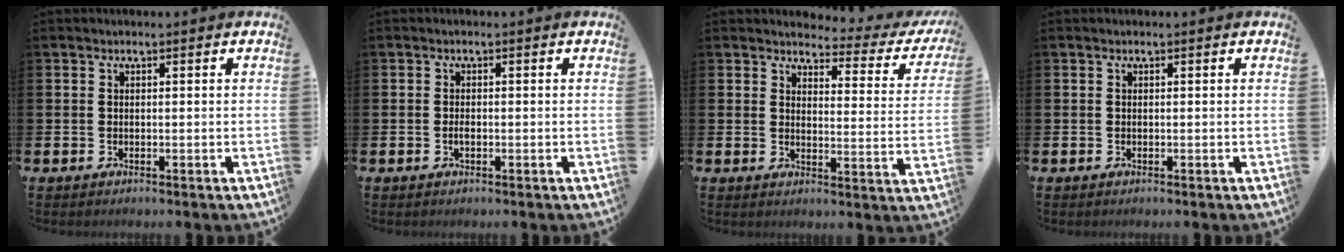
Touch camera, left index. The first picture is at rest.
{"total": 1.0, "force": [-0.3, 0.4, 0.8], "torque": [-0.022, 0.002, -0.005]}
{"total": 2.8, "force": [2.4, 1.2, 0.7], "torque": [-0.017, -0.030, 0.030]}
{"total": 0.0}